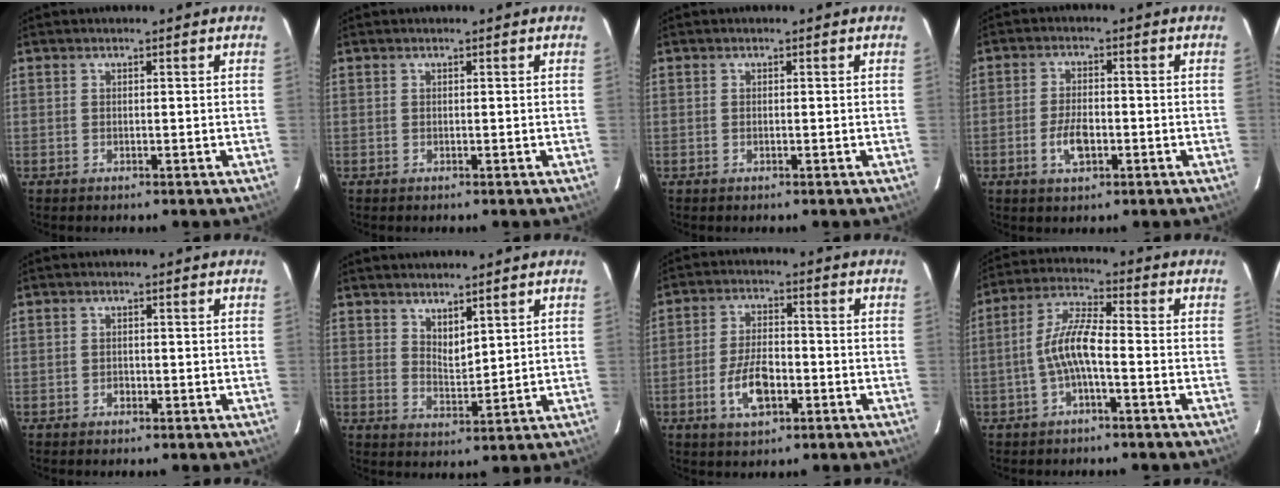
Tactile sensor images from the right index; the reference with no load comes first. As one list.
[{"total": 0.0}, {"total": 0.0}, {"total": 5.2, "force": [-2.0, 2.6, 4.0], "torque": [-0.084, -0.003, -0.032]}, {"total": 0.9, "force": [-0.6, 0.7, 0.1], "torque": [-0.002, 0.000, -0.008]}, {"total": 4.1, "force": [3.3, 1.3, 2.0], "torque": [-0.029, -0.005, 0.058]}, {"total": 8.1, "force": [-3.2, 3.9, 6.3], "torque": [-0.131, -0.002, -0.054]}, {"total": 6.8, "force": [-2.1, 1.3, 6.3], "torque": [-0.138, 0.014, -0.040]}]